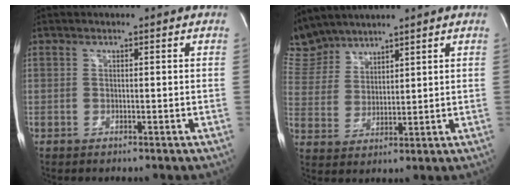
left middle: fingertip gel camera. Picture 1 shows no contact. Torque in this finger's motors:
{"motor_torque": [1.08, -1.06, 0.19, -0.06]}